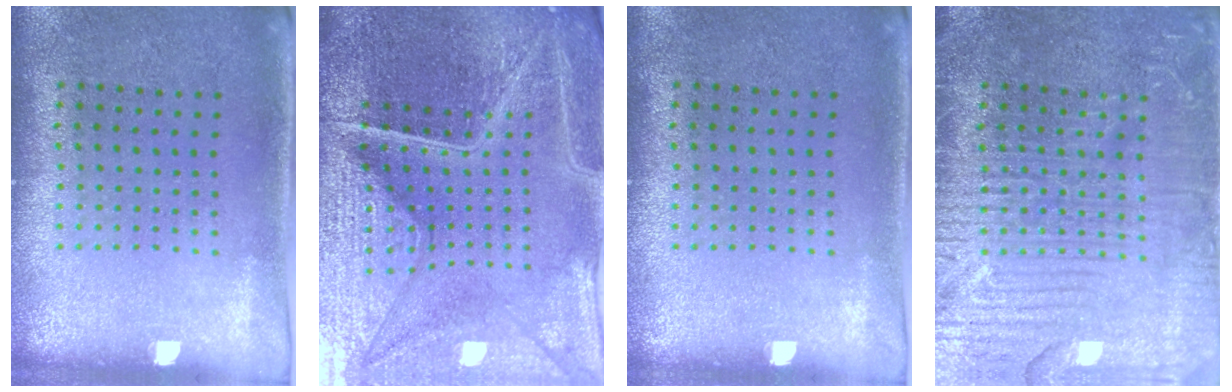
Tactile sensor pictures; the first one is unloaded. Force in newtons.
{"total": 6.5, "press": 5.8, "slide": 3.1}
{"total": 0.0}
{"total": 4.5, "press": 4.5, "slide": 0.6}